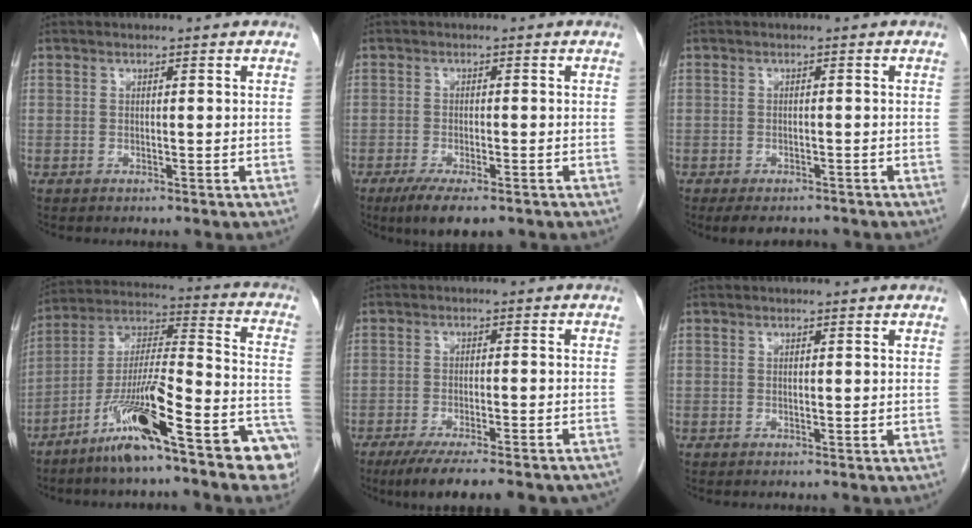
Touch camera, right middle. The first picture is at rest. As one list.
[{"total": 6.7, "force": [-4.6, 1.6, 4.5], "torque": [-0.071, -0.016, -0.069]}, {"total": 5.3, "force": [-4.4, 2.1, 2.0], "torque": [-0.024, -0.004, -0.061]}, {"total": 19.0, "force": [-11.9, 2.3, 14.7], "torque": [-0.206, 0.028, -0.193]}, {"total": 16.1, "force": [-13.6, 2.4, 8.2], "torque": [-0.092, -0.015, -0.182]}, {"total": 0.0}]